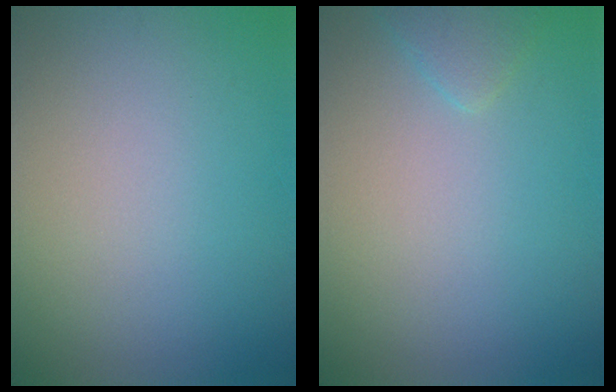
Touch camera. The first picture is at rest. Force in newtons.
{"total": 1.4, "press": 1.4, "slide": 0.2}